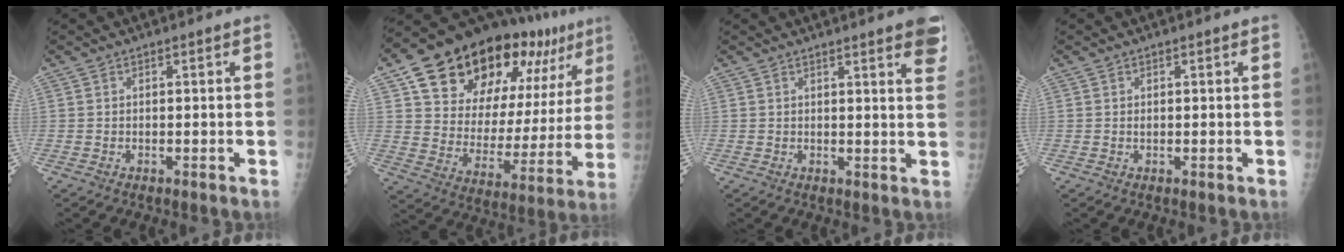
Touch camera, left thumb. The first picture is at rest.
{"total": 28.4, "force": [16.5, 14.0, 18.4], "torque": [-0.240, -0.025, 0.256]}
{"total": 7.7, "force": [5.0, 1.2, 5.8], "torque": [-0.052, -0.013, 0.047]}
{"total": 0.5, "force": [0.1, 0.4, 0.3], "torque": [-0.005, 0.000, 0.001]}